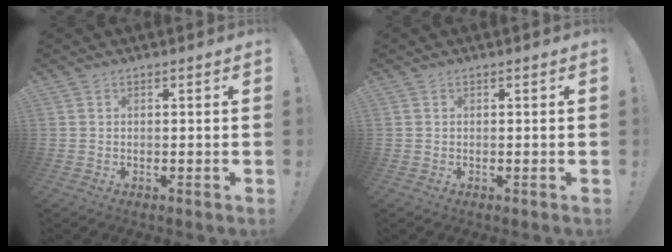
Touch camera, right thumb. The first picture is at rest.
{"total": 0.0}